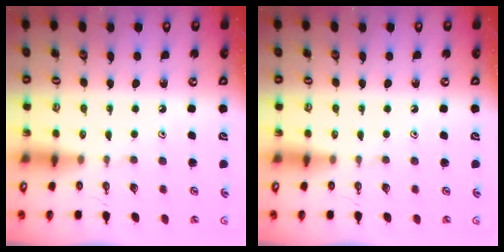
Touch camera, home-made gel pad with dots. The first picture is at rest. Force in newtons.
{"total": 0.0}